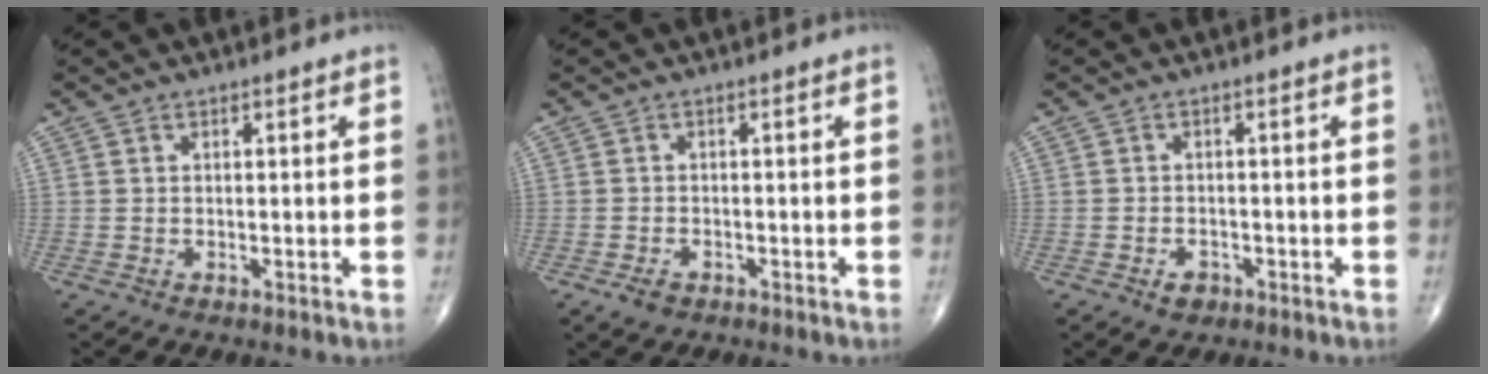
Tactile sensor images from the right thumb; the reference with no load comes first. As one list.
[{"total": 2.4, "force": [-1.4, 1.6, 1.2], "torque": [-0.021, 0.001, -0.019]}, {"total": 2.5, "force": [-1.3, 1.7, 1.1], "torque": [-0.012, 0.006, -0.016]}]